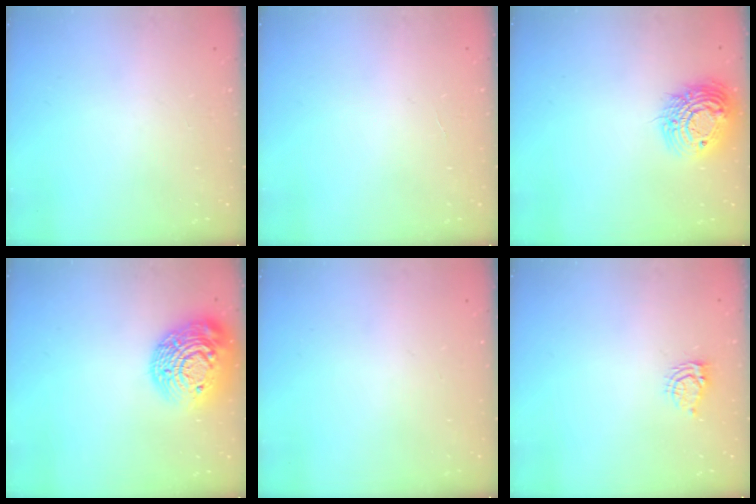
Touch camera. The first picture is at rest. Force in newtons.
{"total": 1.3, "press": 1.3, "slide": 0.1}
{"total": 15.5, "press": 15.4, "slide": 1.2}
{"total": 21.4, "press": 21.3, "slide": 1.4}
{"total": 0.0}
{"total": 5.0, "press": 4.9, "slide": 0.7}